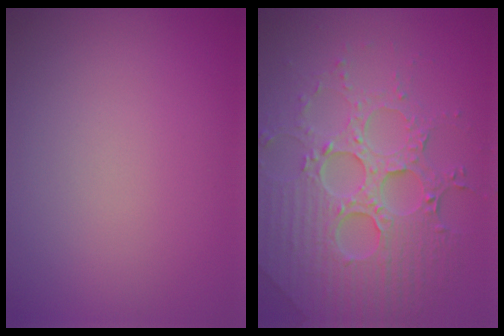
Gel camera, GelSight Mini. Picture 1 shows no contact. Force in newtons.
{"total": 7.8, "press": 5.8, "slide": 5.2}